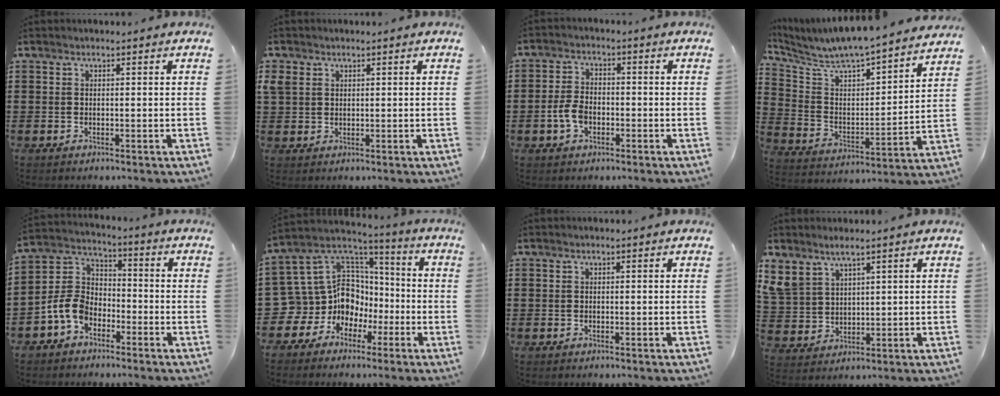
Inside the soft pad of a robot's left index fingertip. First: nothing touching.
{"total": 3.3, "force": [1.9, 2.5, 0.8], "torque": [-0.030, 0.010, 0.036]}
{"total": 4.6, "force": [-1.4, 2.8, 3.3], "torque": [-0.088, -0.004, -0.031]}
{"total": 5.8, "force": [5.6, 0.5, 1.4], "torque": [-0.061, -0.058, 0.088]}
{"total": 7.2, "force": [-3.8, 4.9, 3.7], "torque": [-0.120, -0.001, -0.085]}
{"total": 10.6, "force": [-2.0, 9.9, 3.2], "torque": [-0.115, -0.018, -0.031]}
{"total": 0.0}
{"total": 4.0, "force": [2.9, 2.4, 1.5], "torque": [-0.043, 0.001, 0.054]}